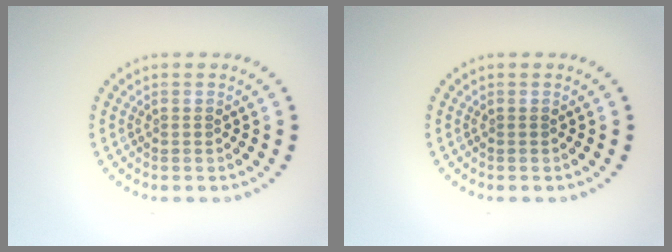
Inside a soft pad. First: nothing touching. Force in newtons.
{"total": 0.0}